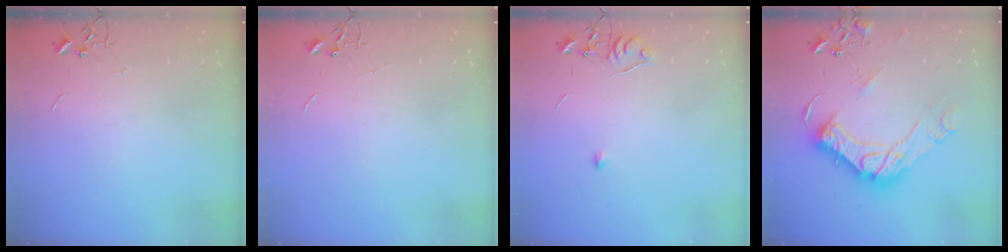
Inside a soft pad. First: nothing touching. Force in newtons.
{"total": 0.0}
{"total": 5.7, "press": 5.7, "slide": 0.8}
{"total": 19.0, "press": 18.9, "slide": 1.6}